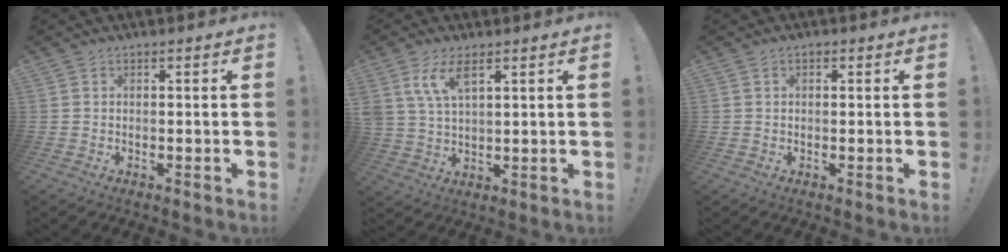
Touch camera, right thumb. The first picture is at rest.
{"total": 8.3, "force": [4.6, 3.4, 5.9], "torque": [-0.126, -0.009, 0.086]}
{"total": 0.7, "force": [0.3, 0.6, 0.3], "torque": [-0.002, 0.001, 0.004]}